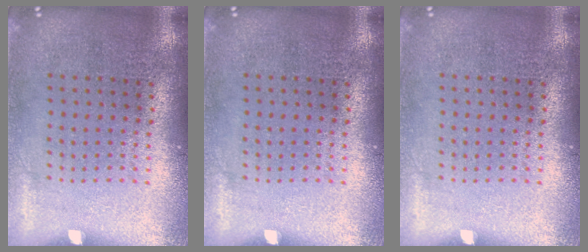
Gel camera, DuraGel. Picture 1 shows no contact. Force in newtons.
{"total": 0.0}
{"total": 0.0}